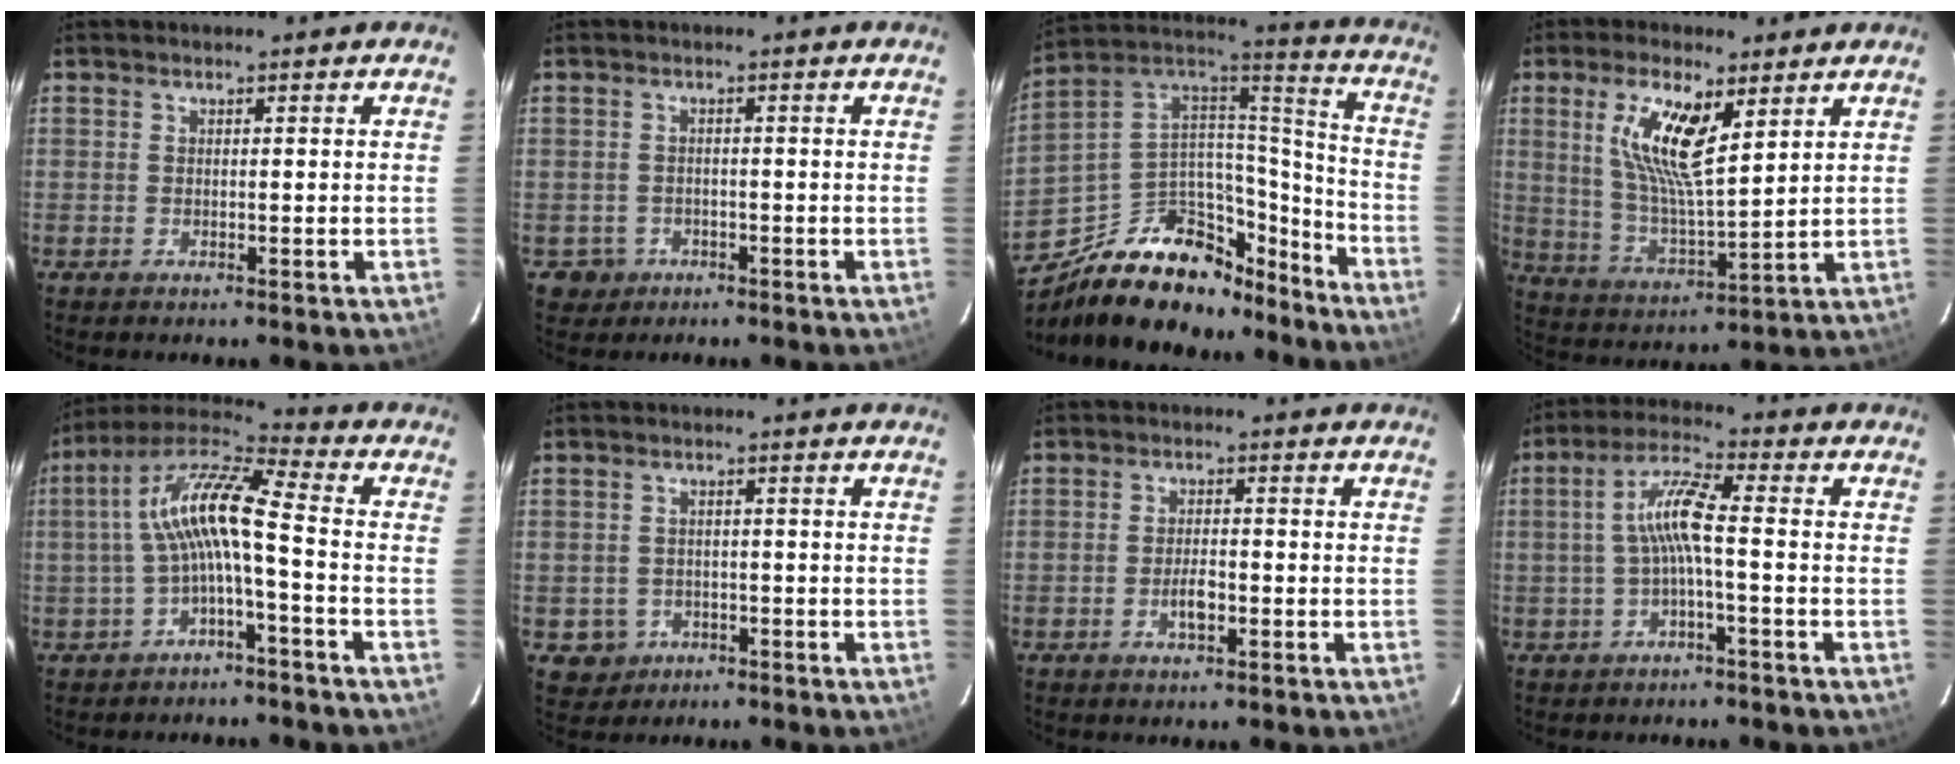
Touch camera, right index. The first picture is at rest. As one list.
[{"total": 3.4, "force": [-1.3, 3.1, 0.5], "torque": [-0.022, 0.004, -0.011]}, {"total": 25.2, "force": [-17.3, 13.4, 12.5], "torque": [-0.232, 0.061, -0.252]}, {"total": 12.4, "force": [5.2, 3.9, 10.5], "torque": [-0.204, 0.004, 0.106]}, {"total": 11.0, "force": [-1.6, 1.7, 10.7], "torque": [-0.223, 0.025, -0.034]}, {"total": 4.1, "force": [-1.5, 3.8, 0.6], "torque": [-0.023, 0.008, -0.014]}, {"total": 3.2, "force": [-1.2, 1.3, 2.7], "torque": [-0.051, 0.000, -0.020]}, {"total": 6.4, "force": [-1.1, 0.5, 6.3], "torque": [-0.139, 0.016, -0.019]}]